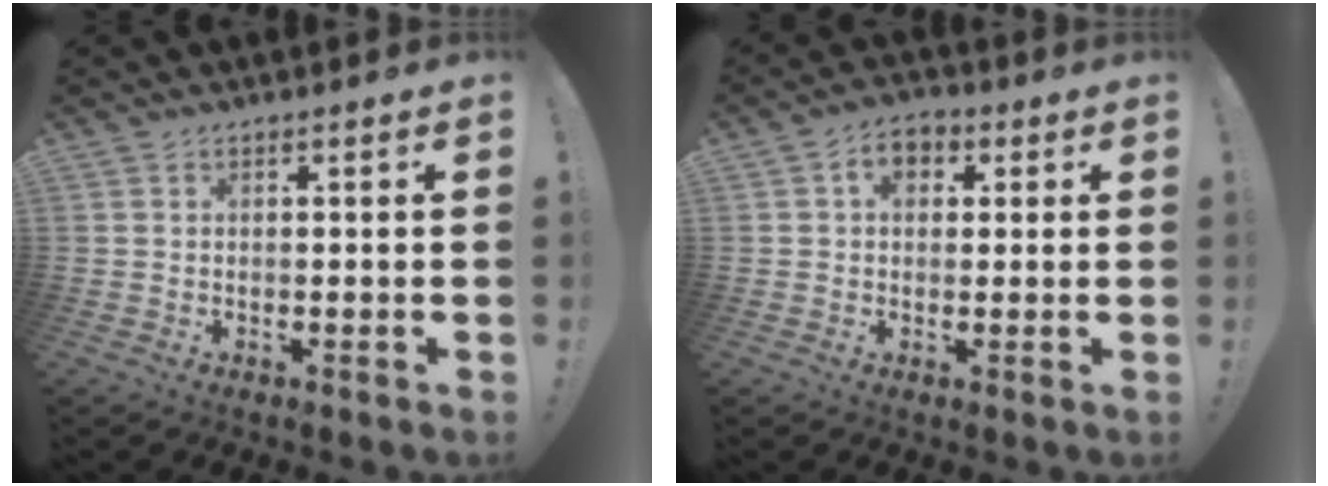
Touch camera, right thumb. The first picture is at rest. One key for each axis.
{"total": 5.6, "fx": 1.5, "fy": 4.2, "fz": 3.4, "tx": -0.053, "ty": 0.008, "tz": 0.027}